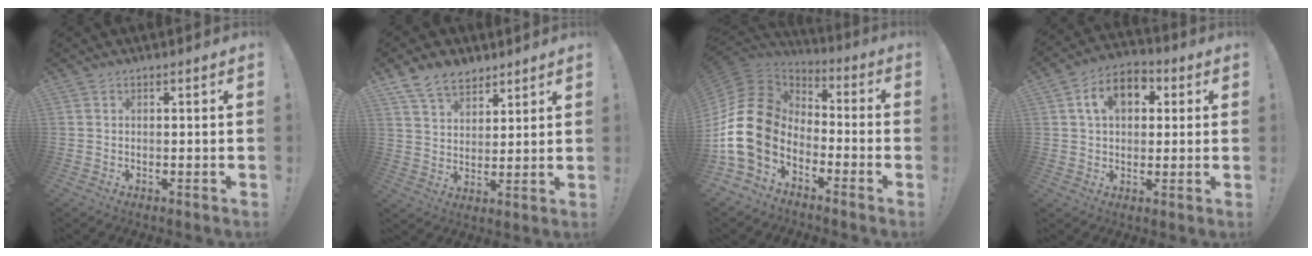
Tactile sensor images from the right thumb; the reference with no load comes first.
{"total": 9.7, "force": [7.0, 5.6, 3.7], "torque": [-0.067, -0.035, 0.137]}
{"total": 16.7, "force": [-4.0, 11.8, 11.2], "torque": [-0.236, 0.016, -0.064]}
{"total": 11.3, "force": [3.6, 7.8, 7.3], "torque": [-0.115, 0.010, 0.066]}